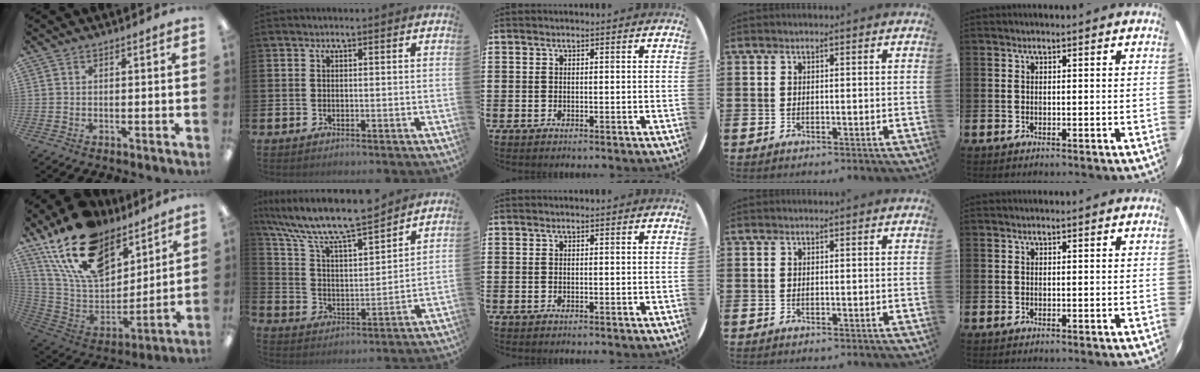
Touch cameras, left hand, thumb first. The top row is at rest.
{"thumb": {"total": 22.2, "force": [14.4, 12.4, 11.6], "torque": [-0.221, -0.074, 0.265]}, "index": {"total": 10.7, "force": [9.8, 1.5, 4.1], "torque": [-0.120, -0.060, 0.170]}}